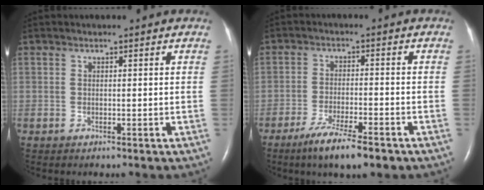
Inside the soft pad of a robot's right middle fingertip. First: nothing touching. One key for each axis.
{"total": 8.3, "fx": -5.7, "fy": 1.0, "fz": 6.0, "tx": -0.103, "ty": -0.016, "tz": -0.090}